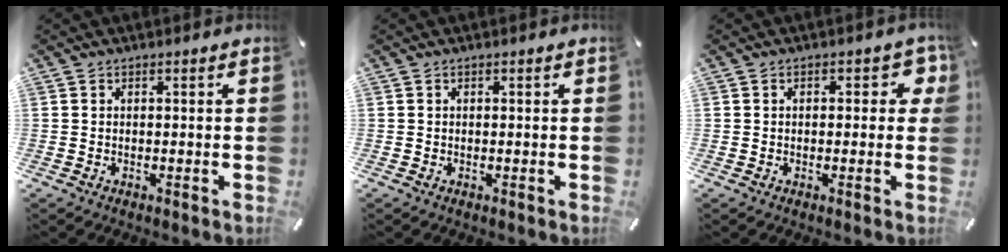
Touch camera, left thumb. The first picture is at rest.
{"total": 0.0}
{"total": 4.1, "force": [0.9, 2.5, 3.1], "torque": [-0.030, 0.000, 0.007]}